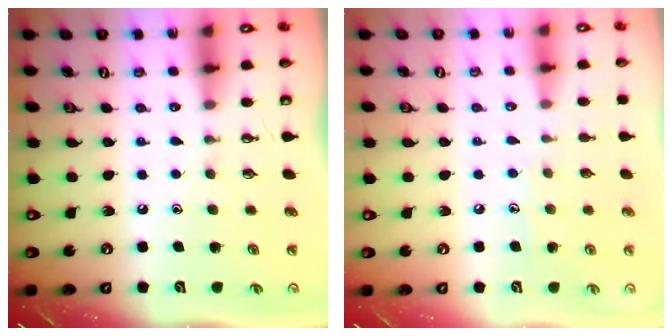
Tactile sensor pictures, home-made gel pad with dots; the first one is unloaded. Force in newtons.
{"total": 5.0, "press": 5.0, "slide": 0.6}